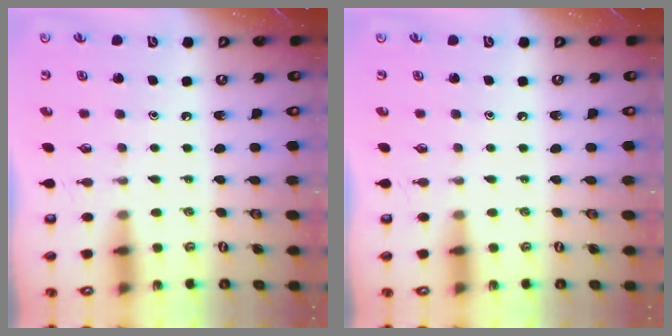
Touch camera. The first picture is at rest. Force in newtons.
{"total": 0.0}